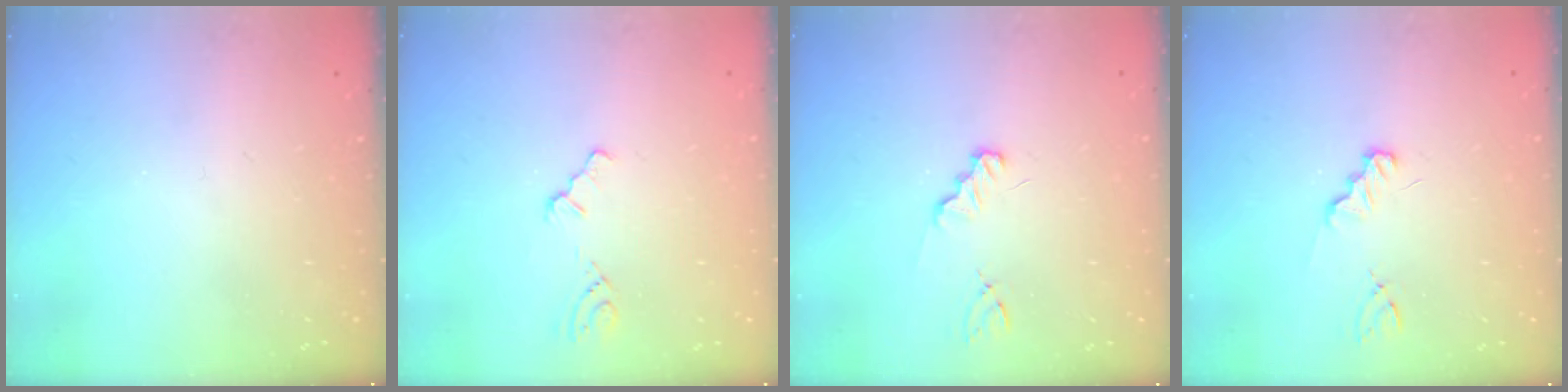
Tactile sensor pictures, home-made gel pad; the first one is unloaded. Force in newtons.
{"total": 1.8, "press": 1.8, "slide": 0.3}
{"total": 1.2, "press": 1.2, "slide": 0.1}
{"total": 1.2, "press": 1.2, "slide": 0.1}